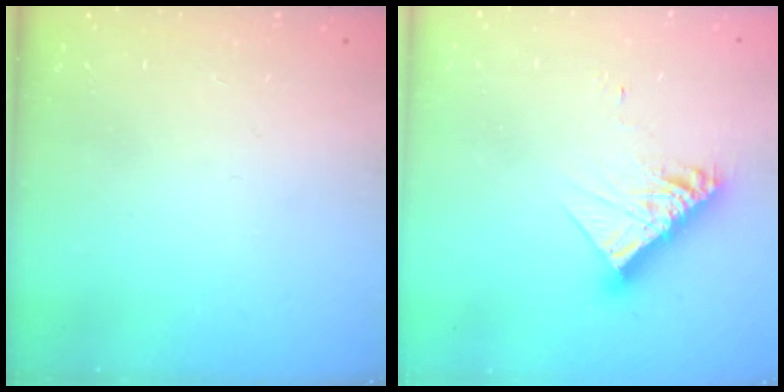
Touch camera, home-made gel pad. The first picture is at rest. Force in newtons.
{"total": 12.1, "press": 12.0, "slide": 1.1}